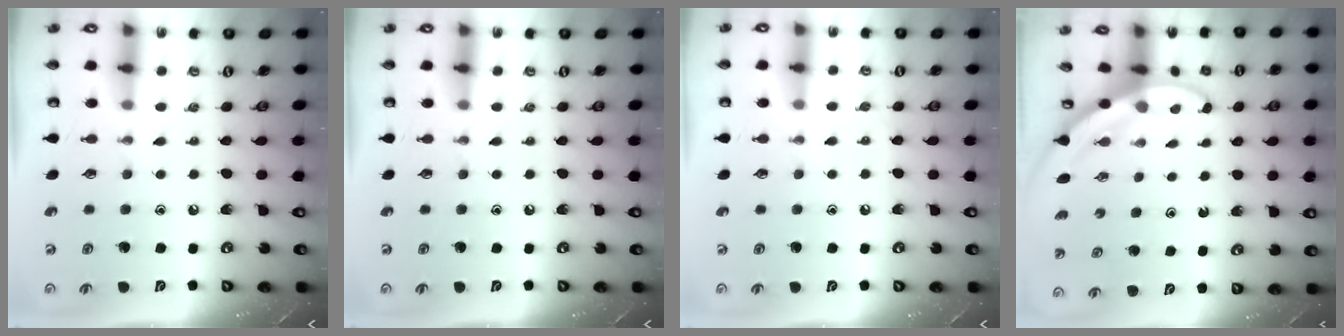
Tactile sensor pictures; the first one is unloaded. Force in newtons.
{"total": 0.0}
{"total": 4.1, "press": 4.0, "slide": 0.5}
{"total": 3.5, "press": 3.5, "slide": 0.1}